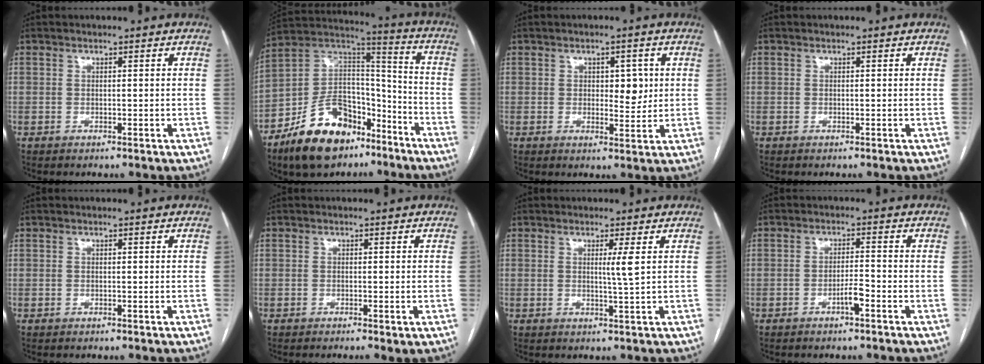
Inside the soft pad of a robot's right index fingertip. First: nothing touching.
{"total": 19.2, "force": [-12.4, 10.3, 10.4], "torque": [-0.190, 0.042, -0.208]}
{"total": 4.4, "force": [0.9, 2.1, 3.7], "torque": [-0.045, -0.002, 0.014]}
{"total": 0.0}
{"total": 0.0}
{"total": 1.7, "force": [-0.8, 0.2, 1.5], "torque": [-0.024, -0.006, -0.010]}
{"total": 2.4, "force": [0.6, -0.7, 2.2], "torque": [-0.040, -0.007, 0.012]}
{"total": 2.7, "force": [-1.6, 0.2, 2.2], "torque": [-0.037, 0.001, -0.028]}